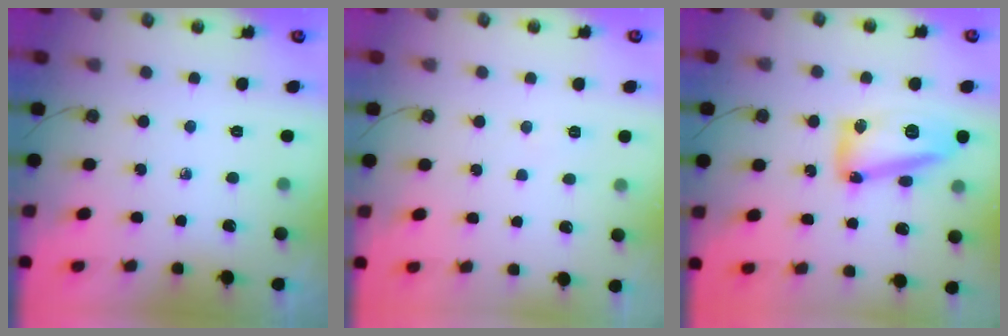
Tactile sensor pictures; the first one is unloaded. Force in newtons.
{"total": 3.4, "press": 3.4, "slide": 0.4}
{"total": 15.6, "press": 15.6, "slide": 0.9}